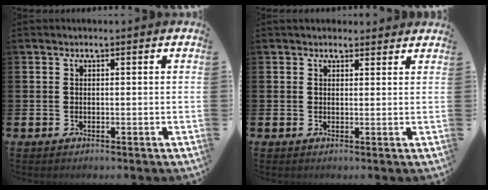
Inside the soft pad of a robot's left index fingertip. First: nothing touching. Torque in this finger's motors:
{"motor_torque": [1.02, -1.12, 0.09, 0.03]}